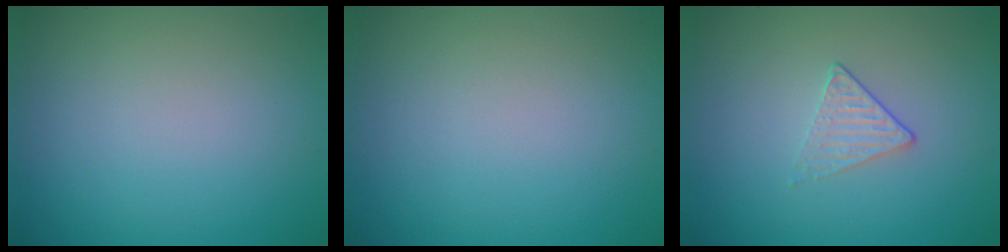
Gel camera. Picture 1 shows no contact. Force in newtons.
{"total": 0.0}
{"total": 1.3, "press": 0.9, "slide": 0.9}